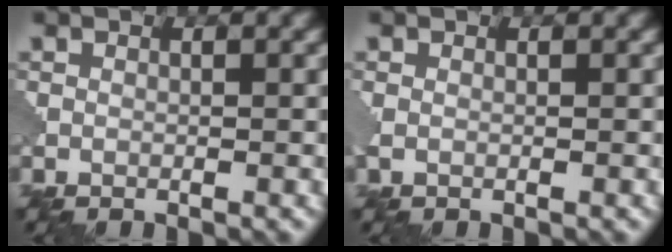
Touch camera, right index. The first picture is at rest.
{"total": 0.8, "force": [0.1, 0.5, 0.5], "torque": [-0.015, -0.001, 0.002]}